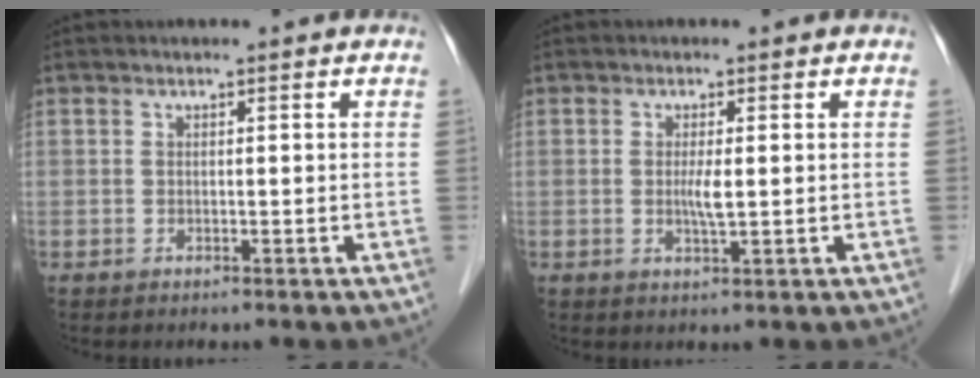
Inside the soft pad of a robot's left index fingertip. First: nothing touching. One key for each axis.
{"total": 2.3, "fx": 0.1, "fy": 0.2, "fz": 2.3, "tx": -0.049, "ty": -0.004, "tz": 0.003}